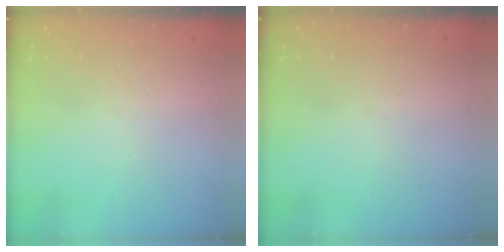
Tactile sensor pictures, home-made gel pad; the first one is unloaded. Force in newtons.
{"total": 0.0}